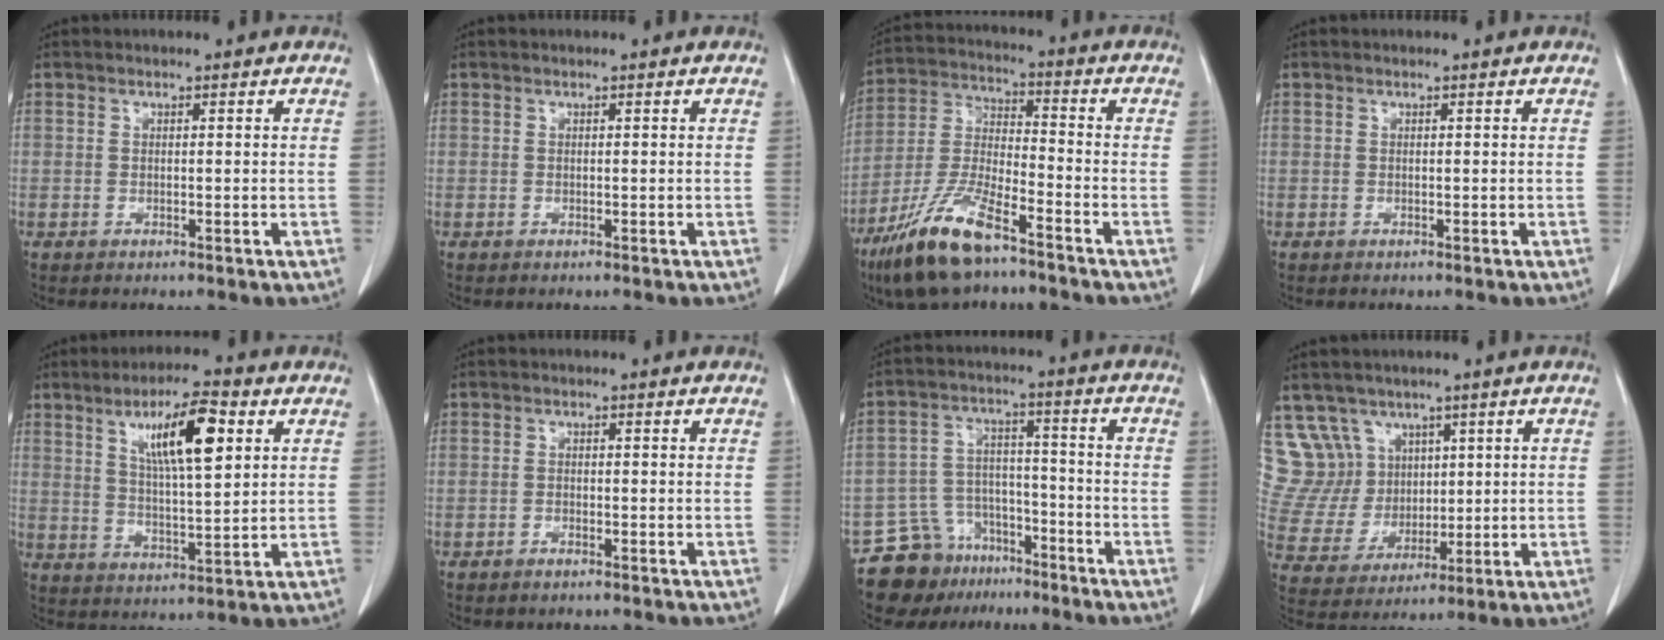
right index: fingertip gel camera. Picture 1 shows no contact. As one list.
[{"total": 0.0}, {"total": 13.6, "force": [-9.0, 3.0, 9.8], "torque": [-0.210, -0.023, -0.171]}, {"total": 0.0}, {"total": 10.7, "force": [4.4, 1.8, 9.5], "torque": [-0.164, 0.007, 0.076]}, {"total": 1.1, "force": [-0.9, 0.4, 0.5], "torque": [-0.011, 0.000, -0.012]}, {"total": 10.0, "force": [-7.6, 6.3, 1.5], "torque": [-0.029, 0.040, -0.123]}, {"total": 10.1, "force": [5.9, 8.2, 0.7], "torque": [-0.029, 0.042, 0.132]}]